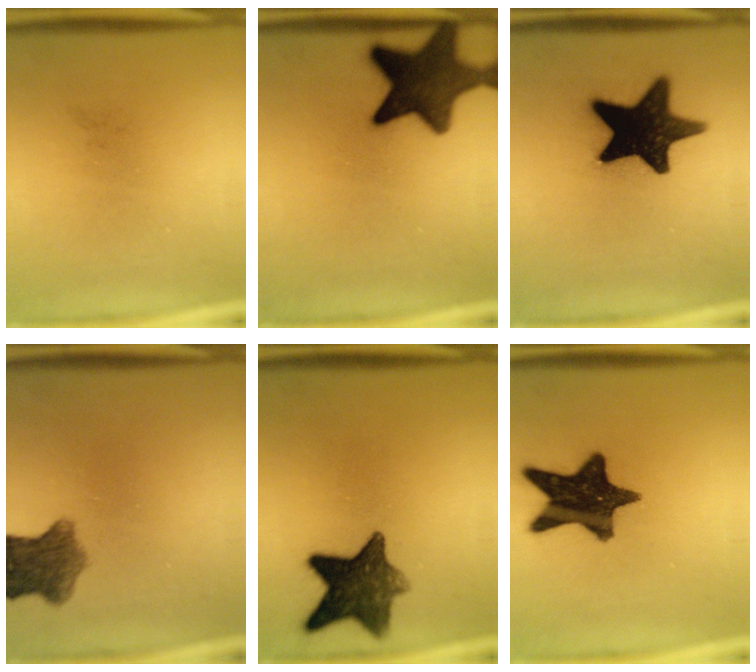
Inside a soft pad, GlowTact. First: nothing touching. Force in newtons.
{"total": 14.1}
{"total": 18.5}
{"total": 7.2}
{"total": 10.8}
{"total": 15.6}